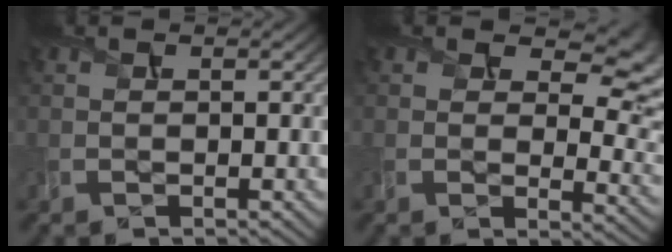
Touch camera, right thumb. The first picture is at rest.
{"total": 10.0, "force": [4.4, 5.8, 6.8], "torque": [-0.101, -0.015, 0.077]}